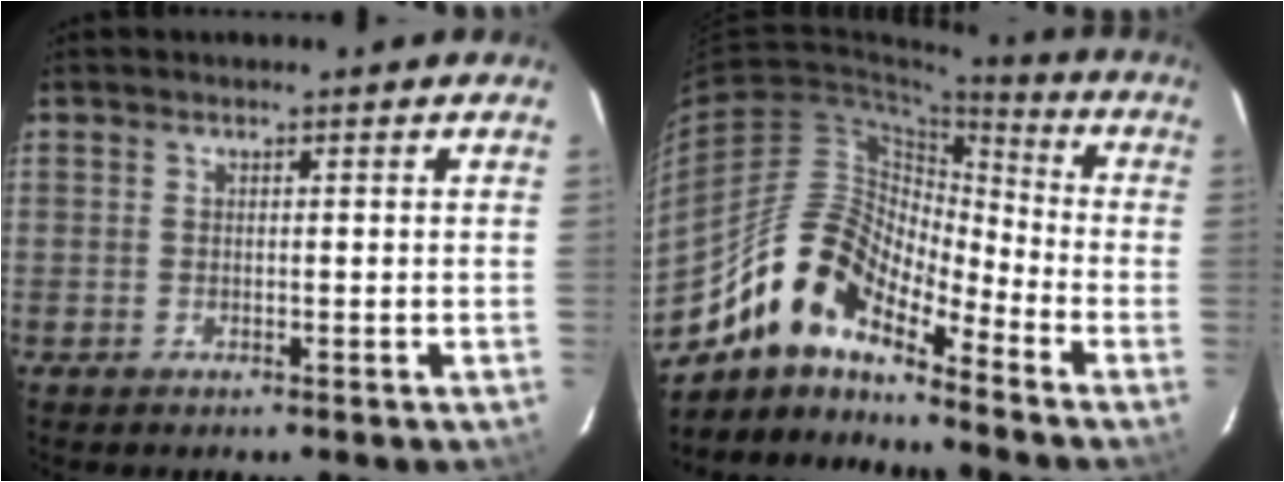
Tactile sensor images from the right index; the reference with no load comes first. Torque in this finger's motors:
{"motor_torque": [1.05, -1.09, 0.92, 0.19]}